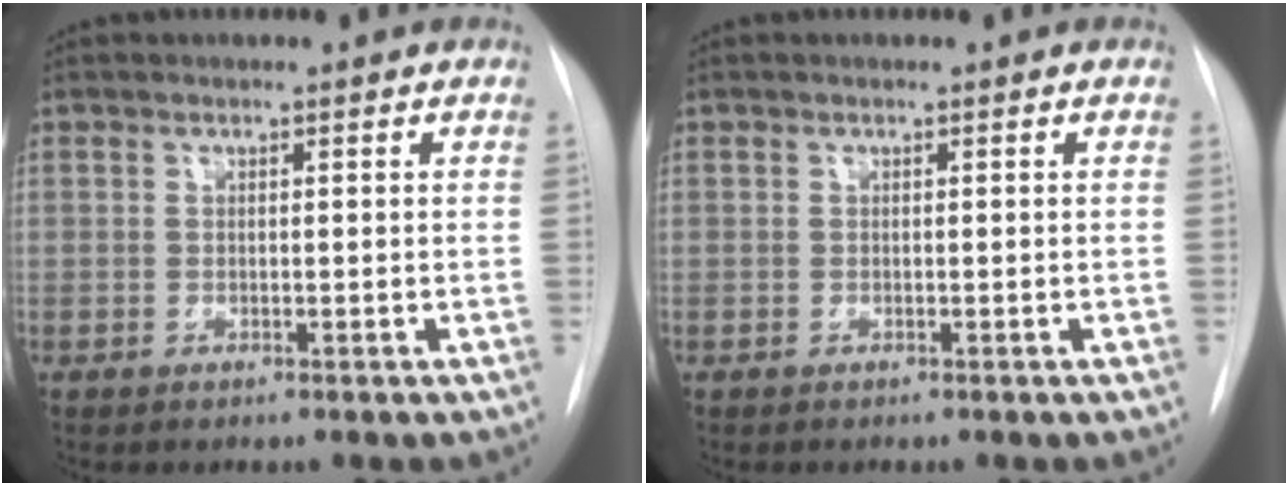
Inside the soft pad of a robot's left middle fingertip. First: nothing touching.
{"total": 0.0}